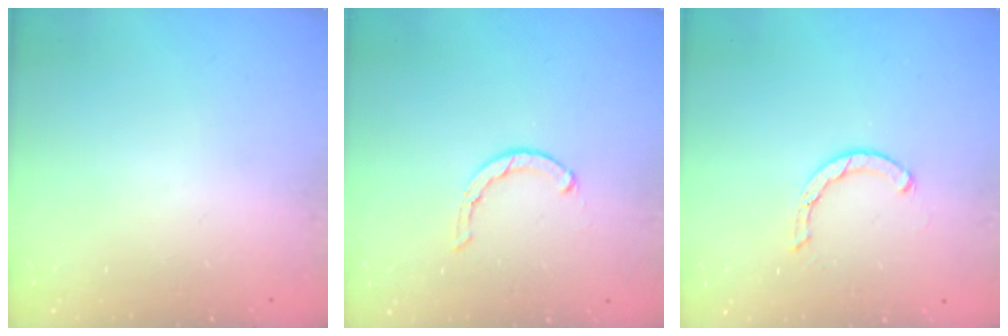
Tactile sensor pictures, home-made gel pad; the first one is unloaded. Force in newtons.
{"total": 1.6, "press": 1.5, "slide": 0.4}
{"total": 2.5, "press": 2.5, "slide": 0.1}